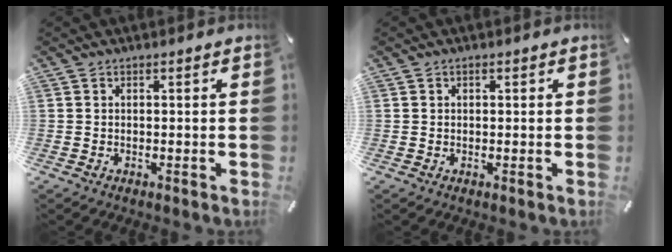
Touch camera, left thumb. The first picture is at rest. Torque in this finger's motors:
{"motor_torque": [-0.07, -0.31, 0.01, 0.11, -0.01]}